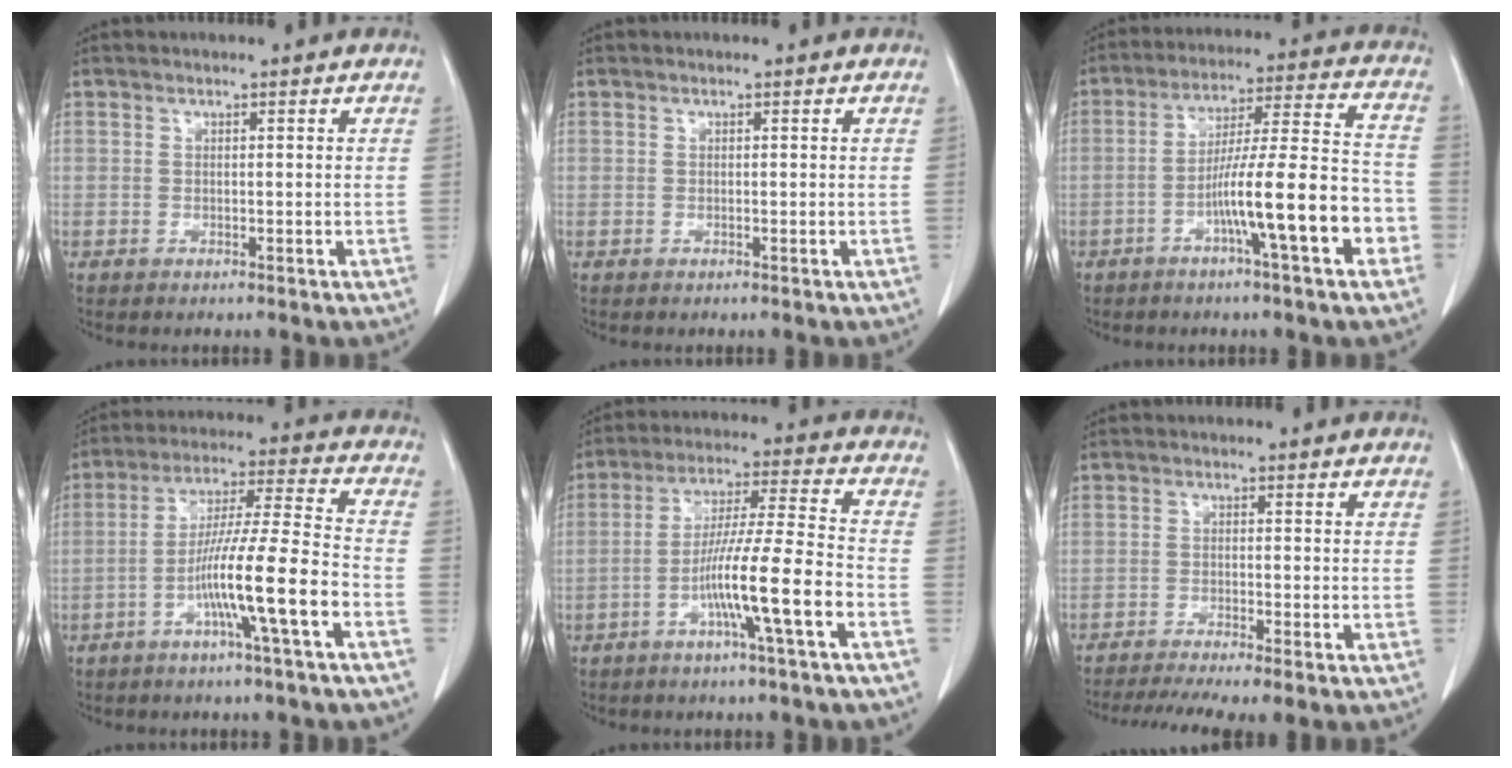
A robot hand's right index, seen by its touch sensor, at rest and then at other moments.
{"total": 0.0}
{"total": 14.1, "force": [-5.3, 0.5, 13.1], "torque": [-0.209, 0.013, -0.088]}
{"total": 12.4, "force": [-4.9, -1.0, 11.3], "torque": [-0.204, 0.003, -0.091]}
{"total": 11.5, "force": [-4.6, -1.1, 10.5], "torque": [-0.191, 0.002, -0.085]}
{"total": 8.5, "force": [-7.0, -0.1, 4.9], "torque": [-0.073, -0.010, -0.110]}